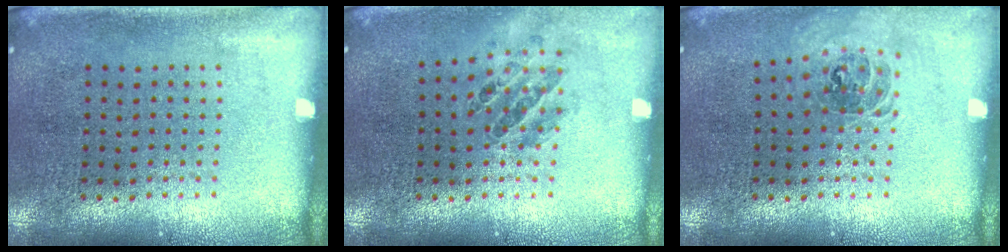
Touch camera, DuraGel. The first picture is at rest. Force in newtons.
{"total": 0.9, "press": 0.9, "slide": 0.3}
{"total": 0.9, "press": 0.8, "slide": 0.3}